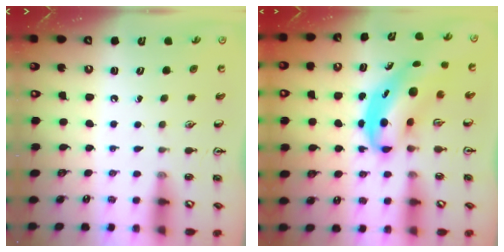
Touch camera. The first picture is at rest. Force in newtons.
{"total": 6.5, "press": 6.2, "slide": 1.8}